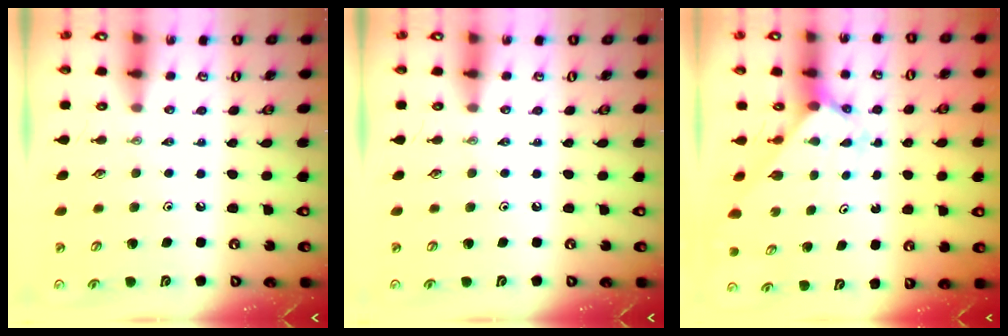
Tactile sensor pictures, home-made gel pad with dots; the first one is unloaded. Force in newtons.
{"total": 0.0}
{"total": 2.1, "press": 2.1, "slide": 0.2}